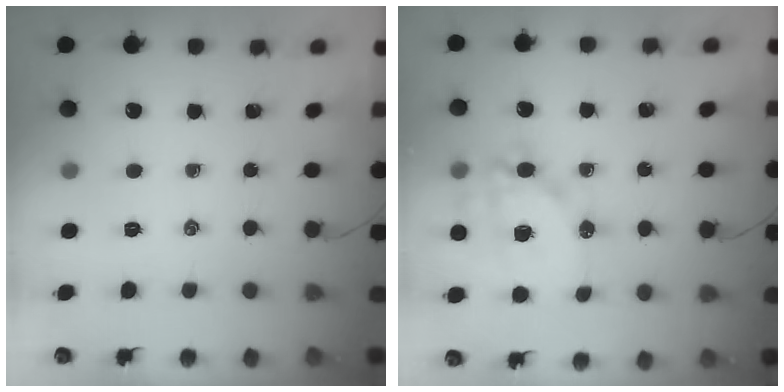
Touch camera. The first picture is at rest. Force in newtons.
{"total": 17.2, "press": 16.8, "slide": 3.4}